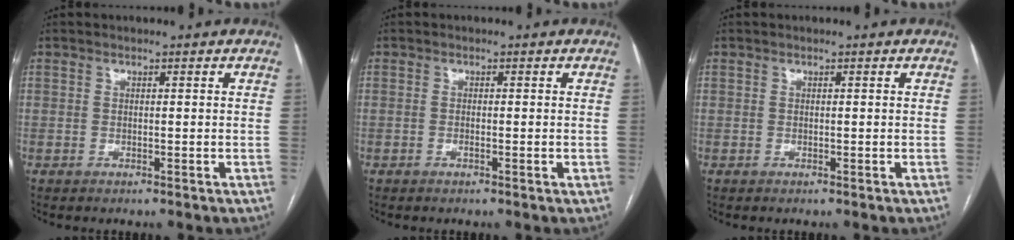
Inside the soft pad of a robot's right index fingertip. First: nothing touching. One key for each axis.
{"total": 1.1, "fx": -0.3, "fy": 0.3, "fz": 1.0, "tx": -0.017, "ty": 0.000, "tz": -0.005}
{"total": 0.0}